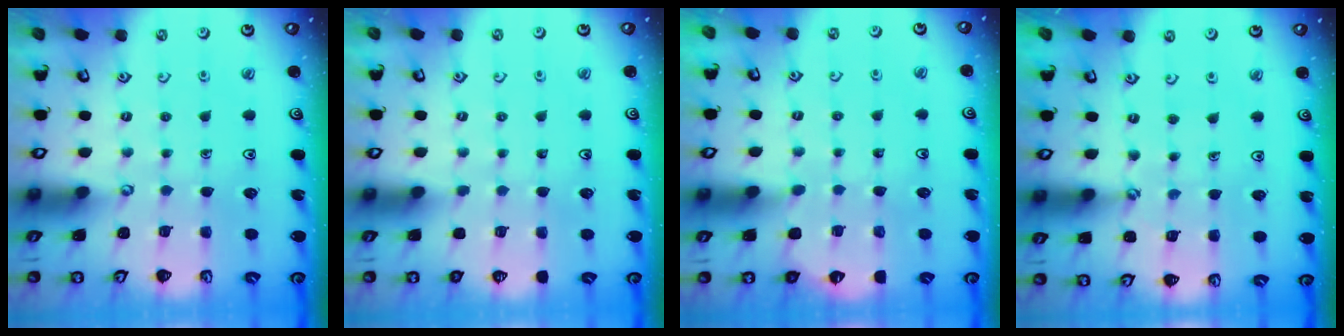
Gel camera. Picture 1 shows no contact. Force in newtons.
{"total": 0.0}
{"total": 2.9, "press": 2.9, "slide": 0.3}
{"total": 1.9, "press": 1.9, "slide": 0.2}